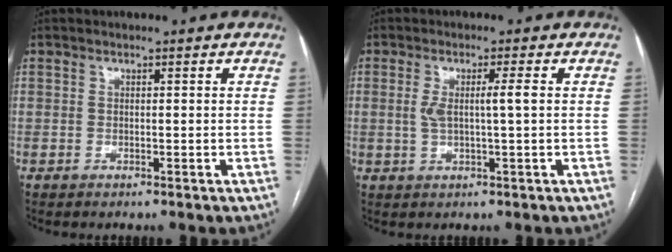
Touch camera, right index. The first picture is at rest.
{"total": 3.8, "force": [0.3, -0.1, 3.8], "torque": [-0.073, 0.004, 0.009]}